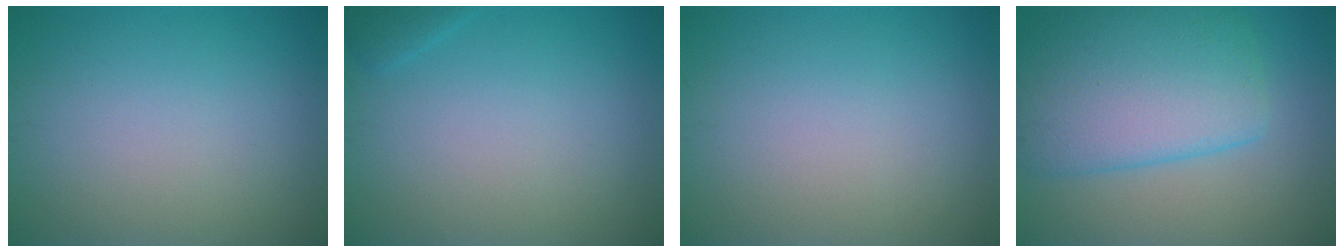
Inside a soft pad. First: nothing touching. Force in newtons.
{"total": 0.9, "press": 0.9, "slide": 0.1}
{"total": 0.0}
{"total": 8.9, "press": 8.9, "slide": 0.2}